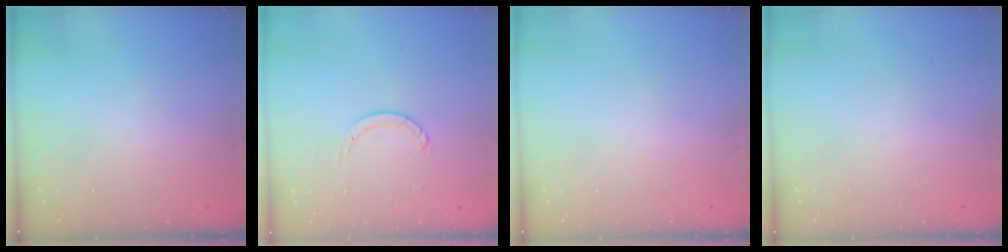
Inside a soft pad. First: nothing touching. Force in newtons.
{"total": 2.7, "press": 2.7, "slide": 0.3}
{"total": 0.0}
{"total": 0.0}